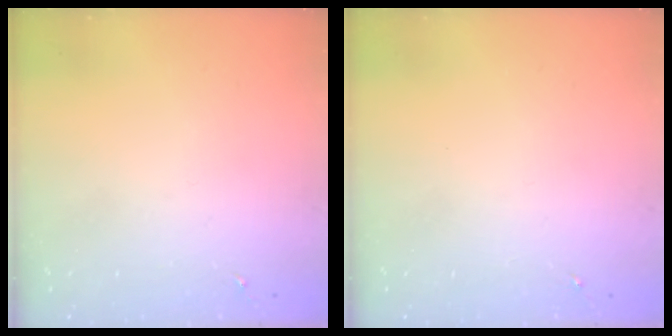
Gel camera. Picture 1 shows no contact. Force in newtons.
{"total": 0.0}